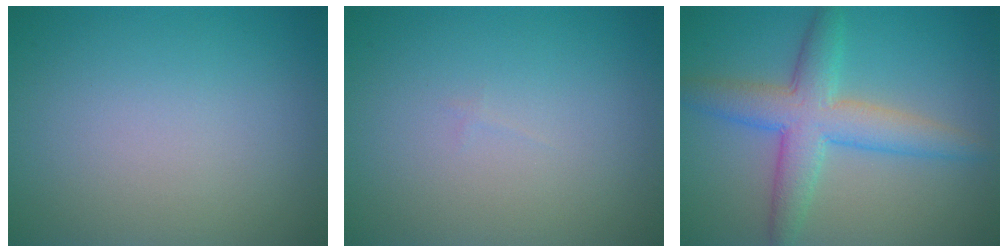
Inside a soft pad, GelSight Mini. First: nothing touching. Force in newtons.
{"total": 0.0}
{"total": 5.6, "press": 5.6, "slide": 0.1}